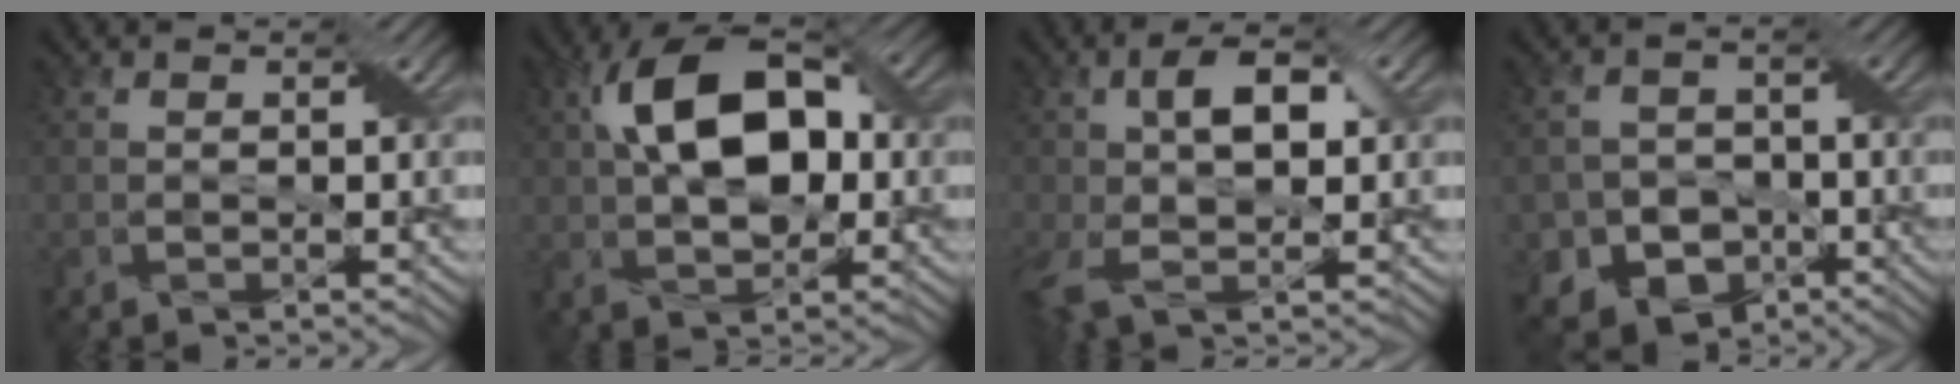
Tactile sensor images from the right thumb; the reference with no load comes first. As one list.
[{"total": 12.6, "force": [1.9, 7.2, 10.1], "torque": [-0.192, 0.024, 0.024]}, {"total": 8.7, "force": [0.4, 4.6, 7.4], "torque": [-0.159, 0.008, -0.001]}, {"total": 8.5, "force": [-4.3, 6.7, 3.0], "torque": [-0.055, -0.019, -0.081]}]